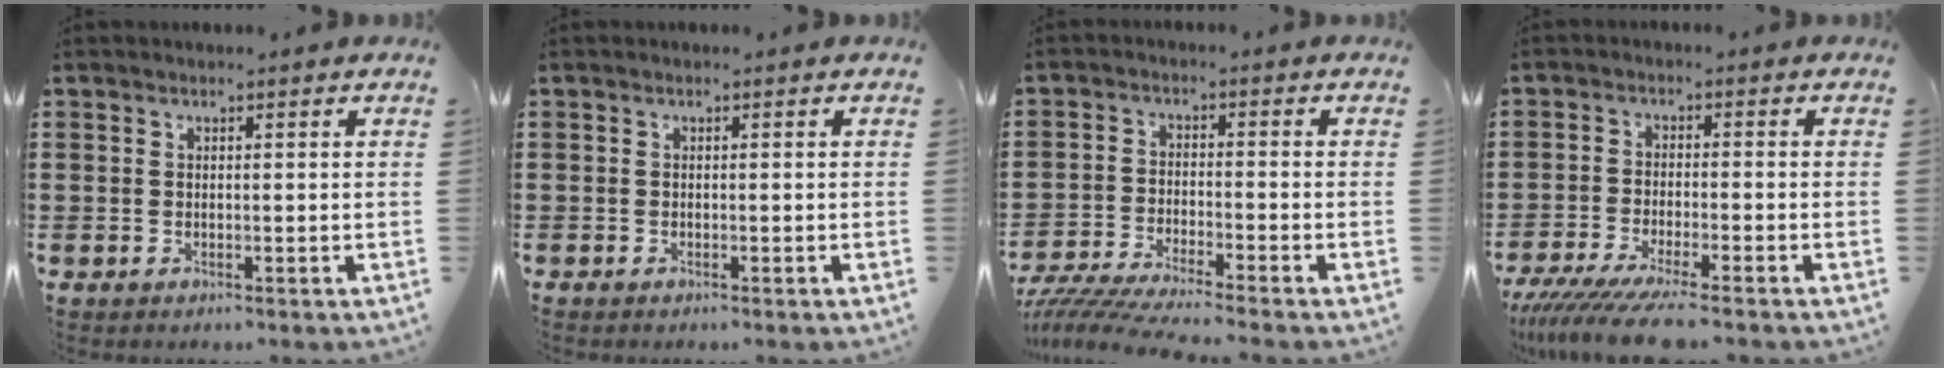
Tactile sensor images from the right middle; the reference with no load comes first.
{"total": 0.0}
{"total": 5.5, "force": [-5.3, -0.4, 1.6], "torque": [-0.054, -0.022, -0.111]}
{"total": 6.6, "force": [-5.6, -0.1, 3.4], "torque": [-0.071, -0.020, -0.106]}